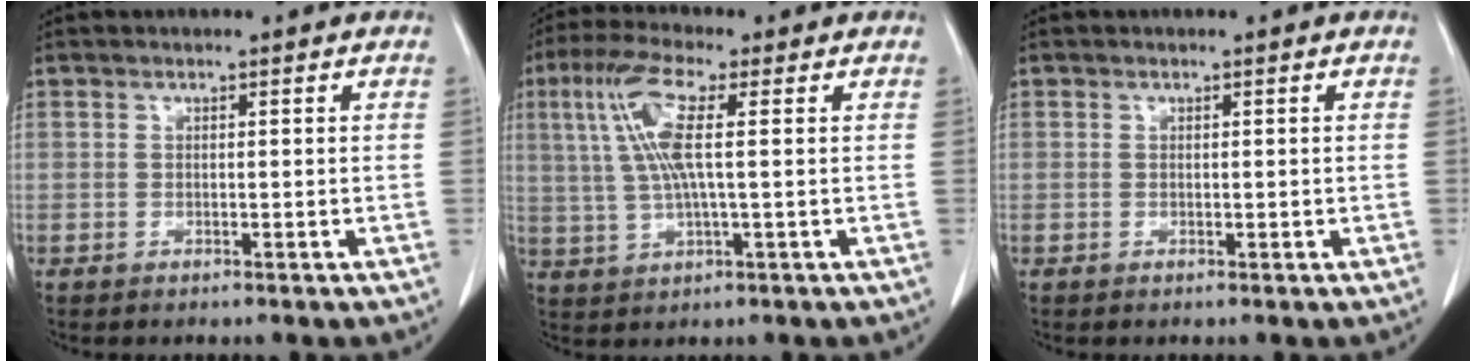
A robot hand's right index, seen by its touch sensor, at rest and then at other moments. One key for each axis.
{"total": 9.2, "fx": 2.1, "fy": 1.4, "fz": 8.8, "tx": -0.199, "ty": 0.016, "tz": 0.041}
{"total": 0.0}